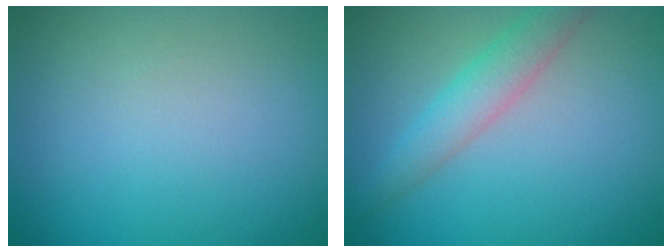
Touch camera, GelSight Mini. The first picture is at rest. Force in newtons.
{"total": 3.0, "press": 3.0, "slide": 0.1}